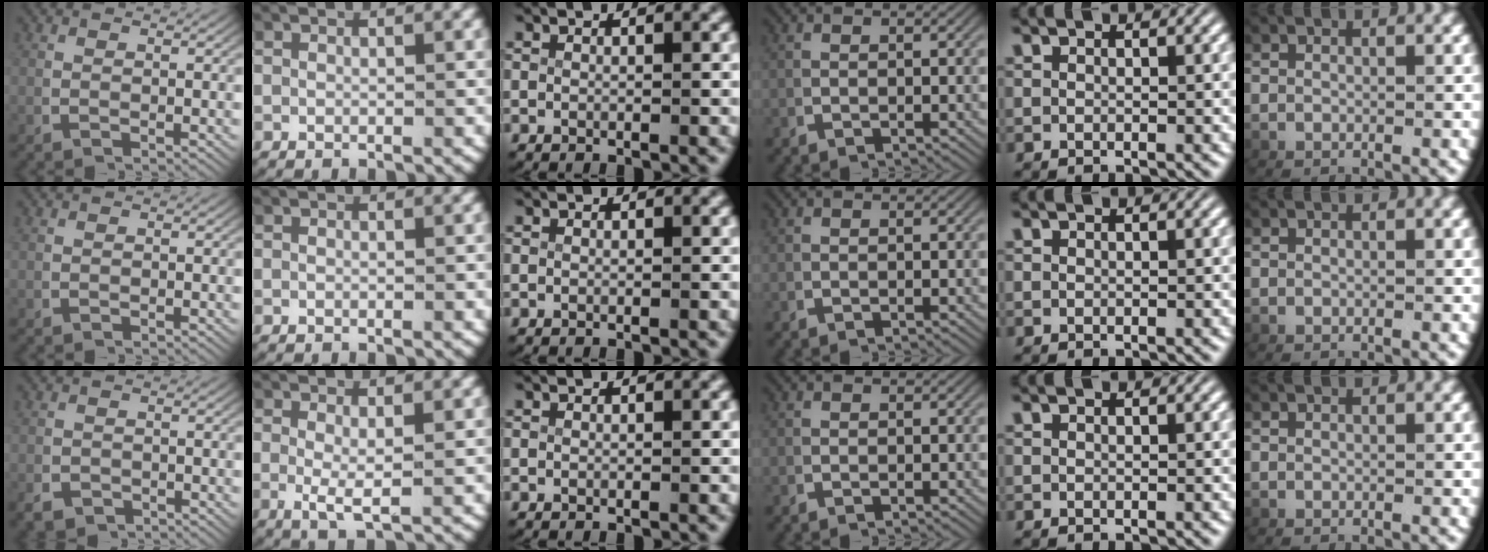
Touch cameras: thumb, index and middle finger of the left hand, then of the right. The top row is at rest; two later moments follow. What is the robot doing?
{"motion": "lift_and_place", "object": "paper towel"}